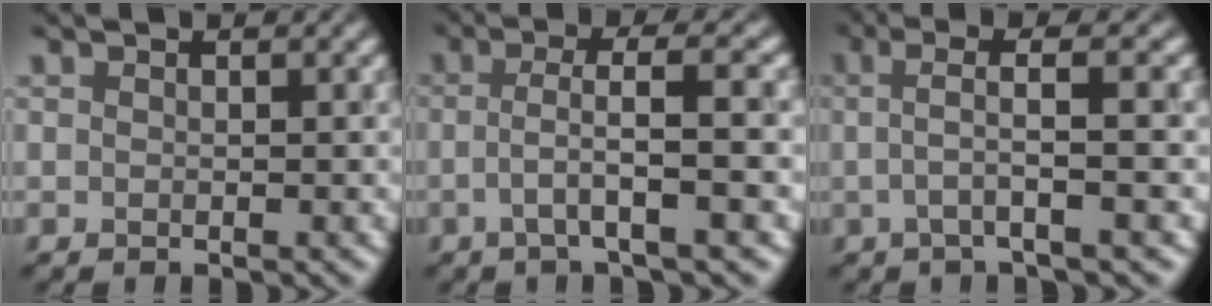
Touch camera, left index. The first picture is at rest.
{"total": 3.5, "force": [-0.7, 0.4, 3.4], "torque": [-0.059, 0.004, -0.010]}
{"total": 3.4, "force": [0.0, 0.4, 3.4], "torque": [-0.055, 0.010, 0.005]}